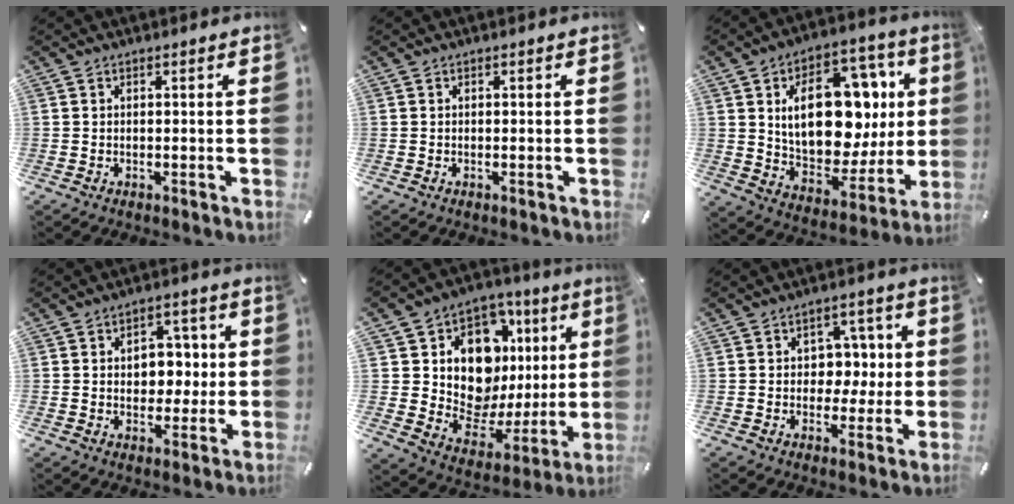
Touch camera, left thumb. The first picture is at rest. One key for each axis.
{"total": 0.0}
{"total": 22.8, "fx": 5.3, "fy": 14.6, "fz": 16.7, "tx": -0.252, "ty": -0.026, "tz": 0.098}
{"total": 8.1, "fx": 0.4, "fy": 6.6, "fz": 4.7, "tx": -0.052, "ty": 0.001, "tz": 0.002}
{"total": 13.8, "fx": 5.7, "fy": 10.4, "fz": 7.0, "tx": -0.114, "ty": -0.059, "tz": 0.112}
{"total": 7.7, "fx": 0.6, "fy": 6.9, "fz": 3.4, "tx": -0.043, "ty": 0.003, "tz": 0.011}